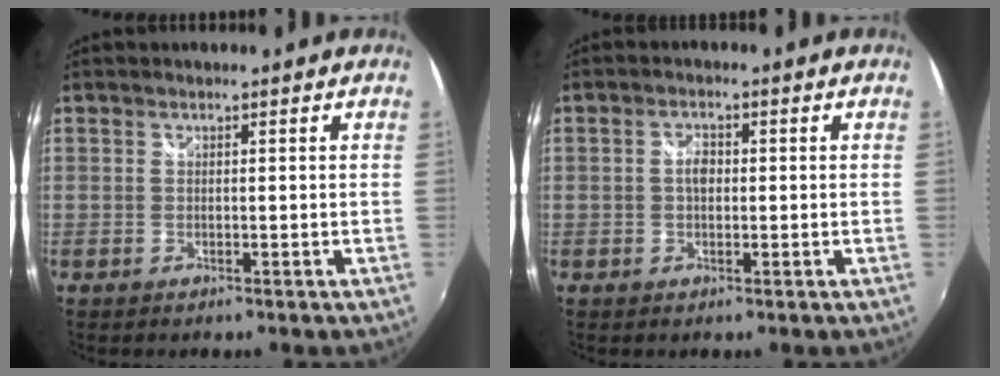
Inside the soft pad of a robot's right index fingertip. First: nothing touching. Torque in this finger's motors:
{"motor_torque": [0.74, 0.04, 0.31, 0.05]}